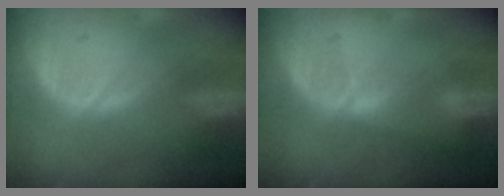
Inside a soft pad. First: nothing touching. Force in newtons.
{"total": 1.3, "press": 1.1, "slide": 0.8}